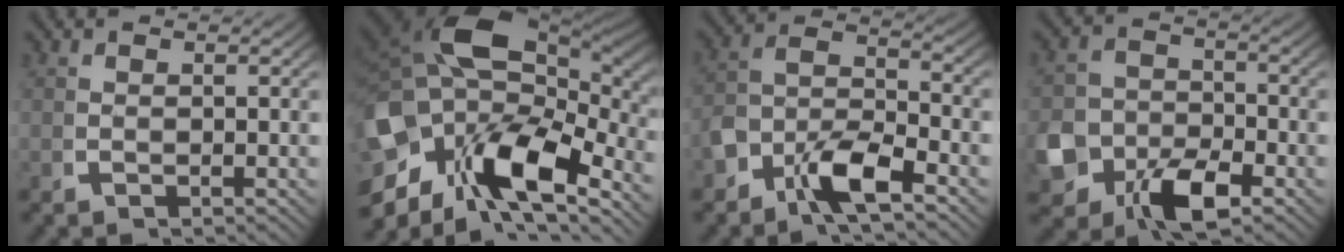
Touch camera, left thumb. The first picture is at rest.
{"total": 20.8, "force": [0.5, 14.3, 15.1], "torque": [-0.296, -0.038, 0.015]}
{"total": 6.1, "force": [-1.9, 4.1, 4.0], "torque": [-0.098, -0.023, -0.035]}
{"total": 8.7, "force": [-4.1, 6.5, 3.9], "torque": [-0.099, -0.043, -0.061]}